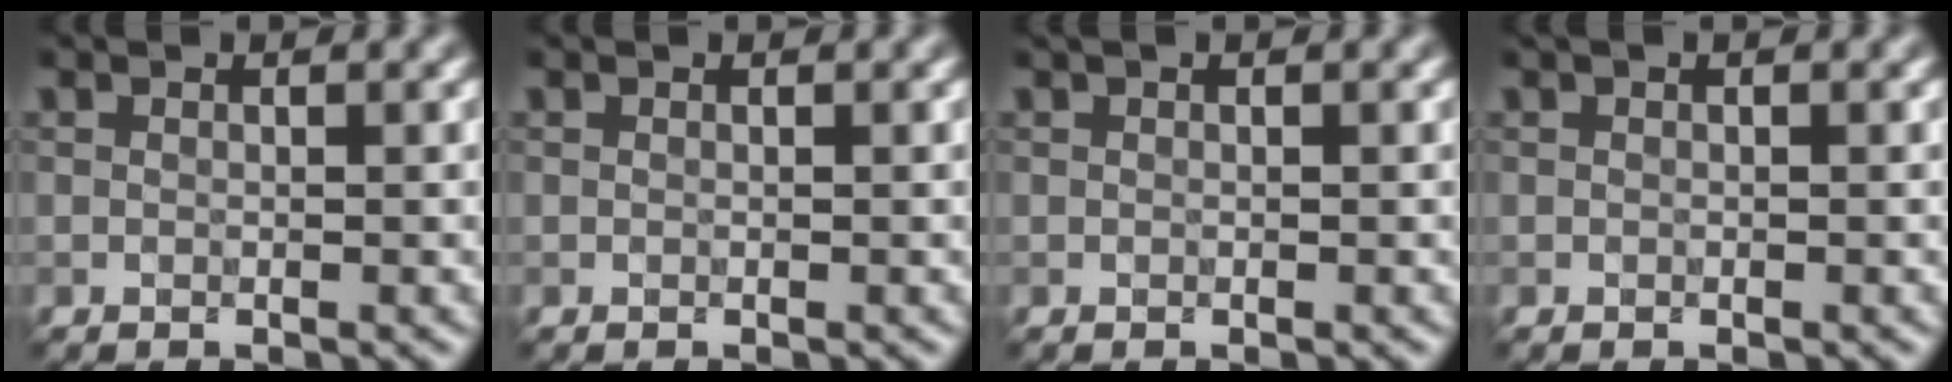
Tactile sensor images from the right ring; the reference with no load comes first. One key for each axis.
{"total": 0.0}
{"total": 0.9, "fx": 0.6, "fy": 0.4, "fz": 0.6, "tx": -0.001, "ty": -0.004, "tz": 0.001}
{"total": 0.7, "fx": 0.4, "fy": 0.3, "fz": 0.5, "tx": -0.004, "ty": -0.006, "tz": 0.002}